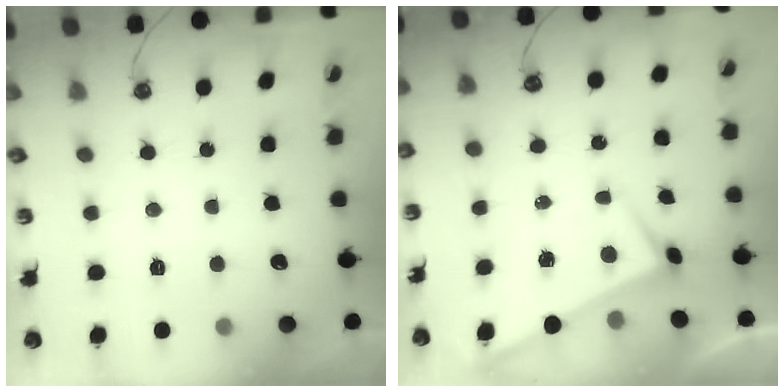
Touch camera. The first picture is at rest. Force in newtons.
{"total": 1.9, "press": 1.9, "slide": 0.2}